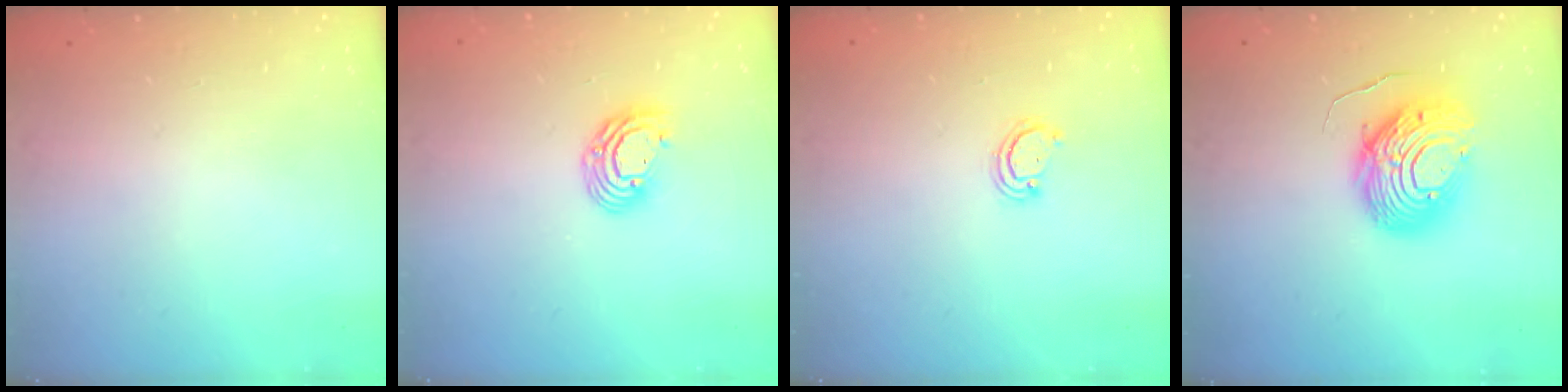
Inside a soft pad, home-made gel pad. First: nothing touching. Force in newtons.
{"total": 8.7, "press": 8.6, "slide": 1.3}
{"total": 2.3, "press": 2.3, "slide": 0.3}
{"total": 16.1, "press": 16.0, "slide": 1.3}